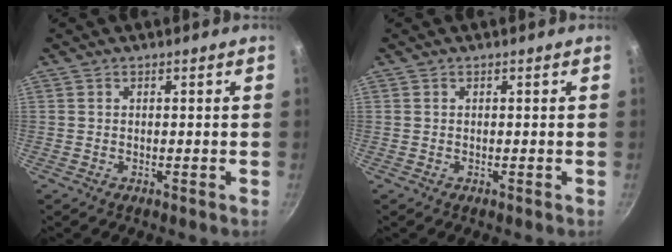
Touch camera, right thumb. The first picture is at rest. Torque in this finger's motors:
{"motor_torque": [0.00, 0.00, 0.00, 0.00, 0.00]}